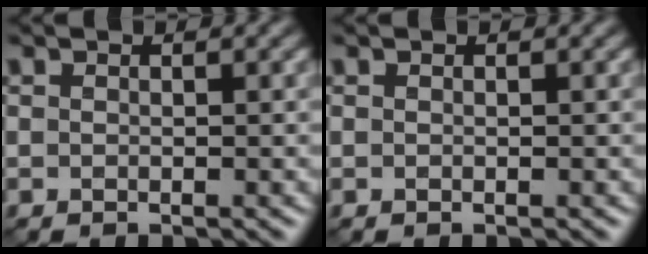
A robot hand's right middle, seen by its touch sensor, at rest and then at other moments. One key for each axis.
{"total": 0.0}